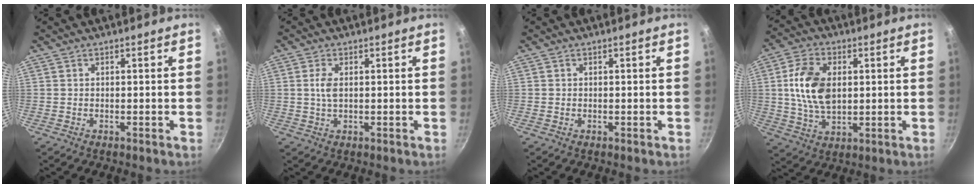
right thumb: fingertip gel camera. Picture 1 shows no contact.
{"total": 2.9, "force": [0.4, 1.4, 2.5], "torque": [-0.054, 0.001, 0.008]}
{"total": 0.0}
{"total": 12.2, "force": [1.6, 7.7, 9.4], "torque": [-0.161, -0.002, 0.031]}